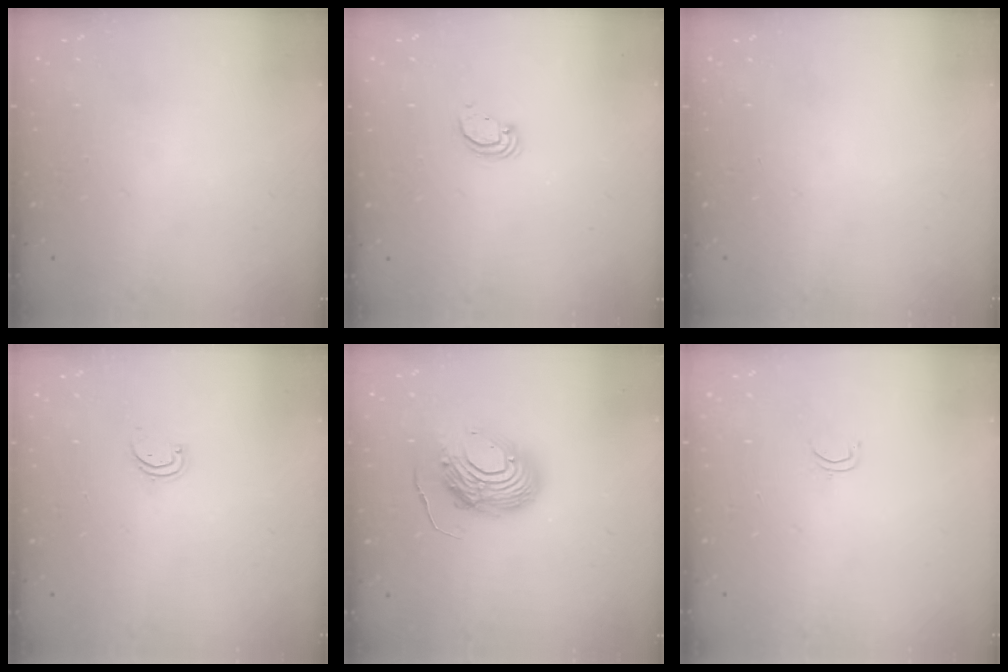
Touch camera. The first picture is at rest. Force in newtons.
{"total": 2.9, "press": 2.9, "slide": 0.1}
{"total": 0.0}
{"total": 1.7, "press": 1.7, "slide": 0.3}
{"total": 12.5, "press": 12.4, "slide": 0.9}
{"total": 3.3, "press": 3.2, "slide": 0.2}